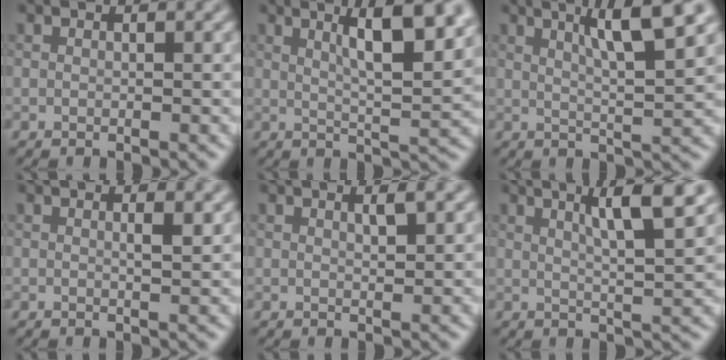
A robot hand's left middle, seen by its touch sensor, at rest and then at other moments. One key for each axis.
{"total": 8.1, "fx": 3.4, "fy": 2.1, "fz": 7.1, "tx": -0.091, "ty": 0.011, "tz": 0.052}
{"total": 6.6, "fx": 3.1, "fy": 1.2, "fz": 5.7, "tx": -0.080, "ty": 0.008, "tz": 0.050}
{"total": 1.1, "fx": 0.3, "fy": 0.2, "fz": 1.1, "tx": -0.018, "ty": 0.000, "tz": 0.001}
{"total": 1.1, "fx": 0.6, "fy": 0.2, "fz": 0.9, "tx": -0.018, "ty": -0.001, "tz": 0.009}
{"total": 5.6, "fx": 2.6, "fy": 0.9, "fz": 4.9, "tx": -0.072, "ty": 0.003, "tz": 0.040}